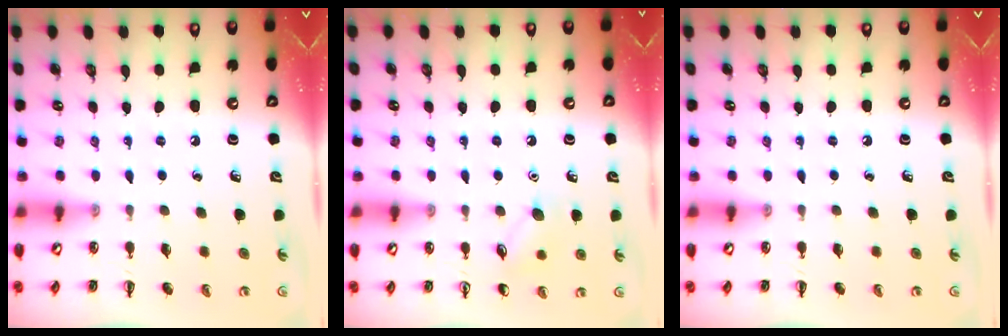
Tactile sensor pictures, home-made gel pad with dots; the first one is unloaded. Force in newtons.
{"total": 8.0, "press": 7.8, "slide": 1.9}
{"total": 0.0}